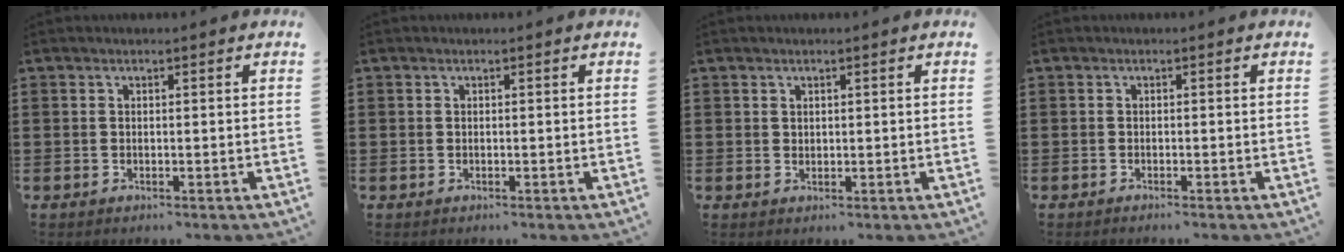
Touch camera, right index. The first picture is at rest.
{"total": 0.0}
{"total": 0.9, "force": [0.7, 0.5, 0.2], "torque": [-0.005, 0.002, 0.013]}
{"total": 0.6, "force": [-0.6, -0.2, 0.1], "torque": [-0.003, -0.003, -0.012]}